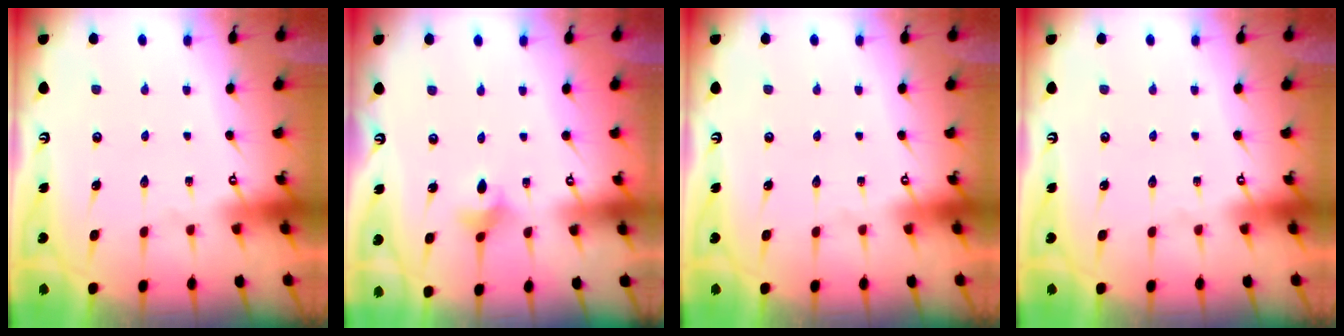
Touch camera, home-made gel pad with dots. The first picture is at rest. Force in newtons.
{"total": 3.8, "press": 3.7, "slide": 0.6}
{"total": 0.0}
{"total": 0.0}